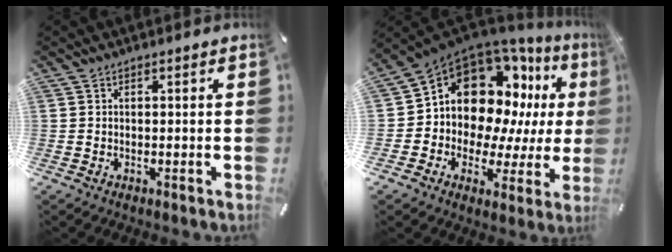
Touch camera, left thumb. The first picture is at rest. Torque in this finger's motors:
{"motor_torque": [0.54, 1.86, 1.65, -1.12, 0.13]}